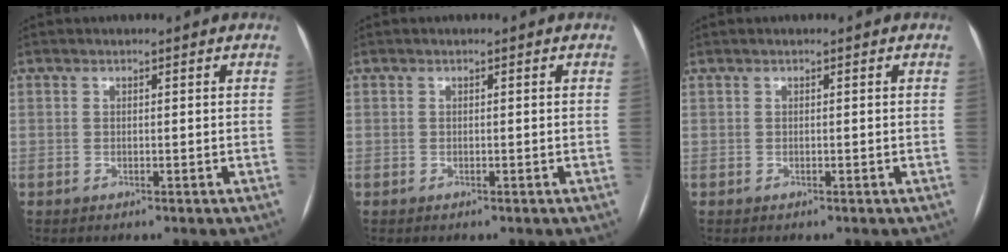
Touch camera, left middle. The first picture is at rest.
{"total": 0.0}
{"total": 0.0}